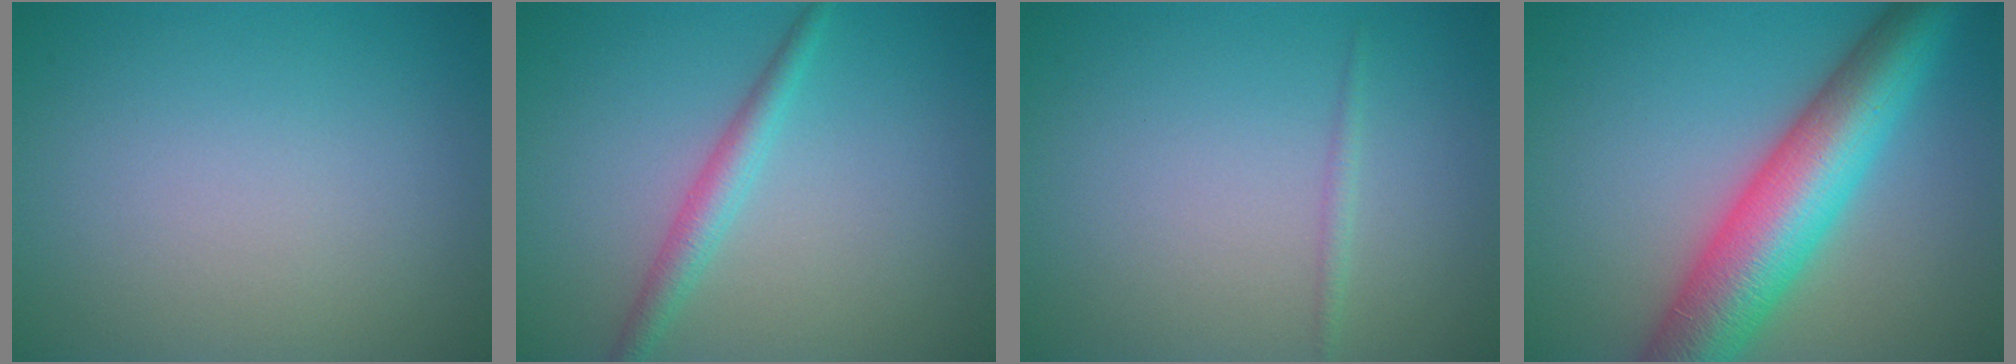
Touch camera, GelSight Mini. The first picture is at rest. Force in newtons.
{"total": 2.3, "press": 2.3, "slide": 0.0}
{"total": 0.8, "press": 0.8, "slide": 0.0}
{"total": 10.1, "press": 10.1, "slide": 0.2}